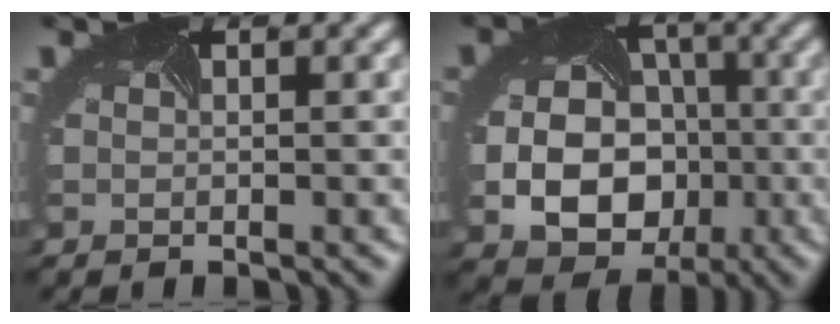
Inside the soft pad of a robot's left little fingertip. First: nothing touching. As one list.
[{"total": 11.3, "force": [-2.3, 9.4, 5.8], "torque": [-0.088, -0.041, -0.043]}]